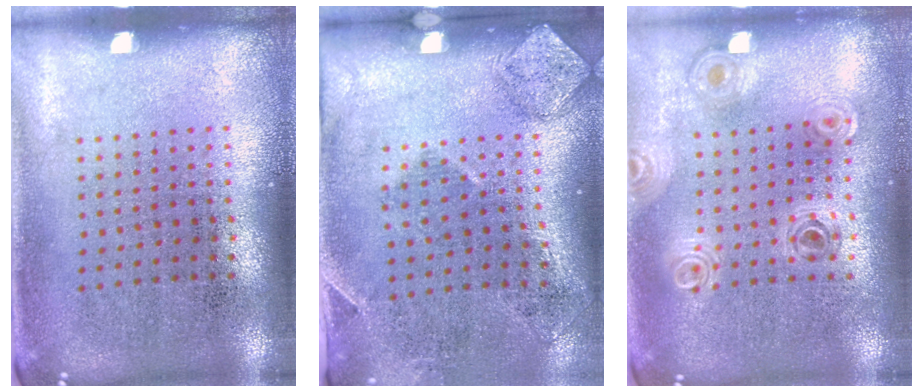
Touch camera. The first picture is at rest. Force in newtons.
{"total": 1.8, "press": 1.1, "slide": 1.4}
{"total": 0.8, "press": 0.8, "slide": 0.2}